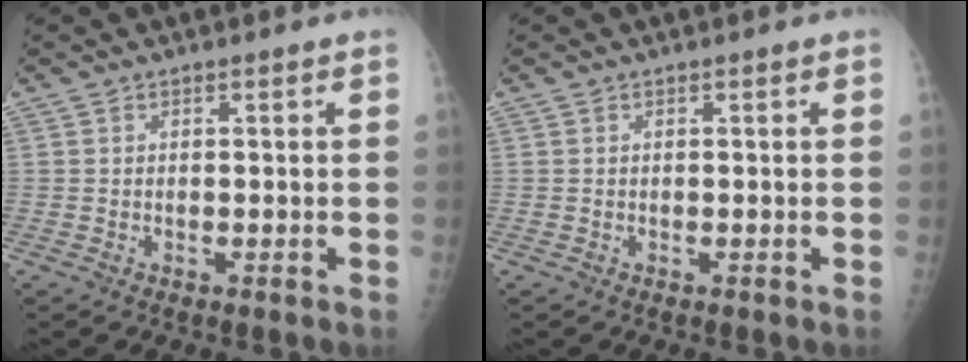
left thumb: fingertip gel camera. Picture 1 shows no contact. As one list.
[{"total": 0.0}]